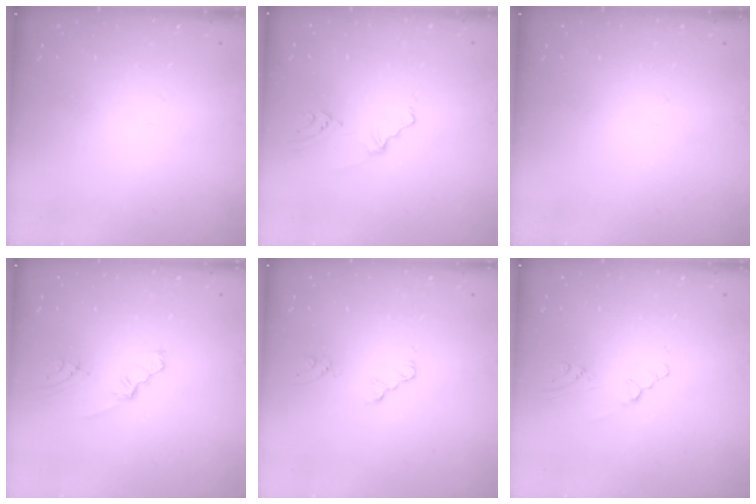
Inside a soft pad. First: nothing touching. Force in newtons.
{"total": 2.3, "press": 1.2, "slide": 1.9}
{"total": 0.0}
{"total": 4.2, "press": 2.1, "slide": 3.6}
{"total": 2.2, "press": 2.2, "slide": 0.3}
{"total": 1.3, "press": 1.2, "slide": 0.4}